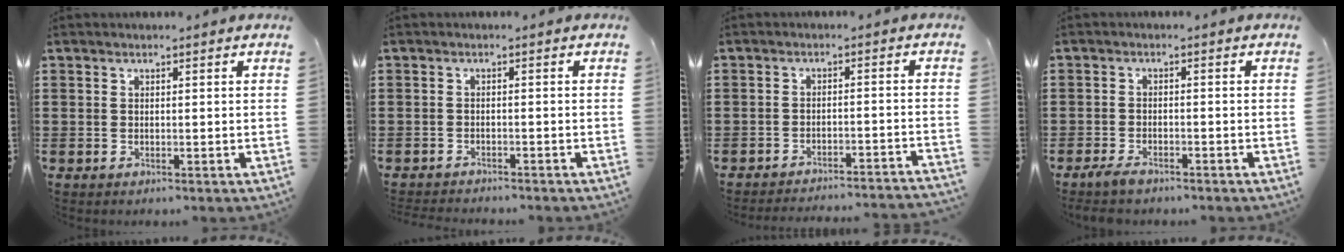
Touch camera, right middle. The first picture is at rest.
{"total": 1.6, "force": [-1.6, 0.1, -0.1], "torque": [-0.003, 0.003, -0.036]}
{"total": 3.0, "force": [-2.9, -0.3, 0.3], "torque": [-0.008, -0.001, -0.061]}
{"total": 2.4, "force": [-1.9, 0.6, 1.2], "torque": [-0.030, 0.000, -0.039]}